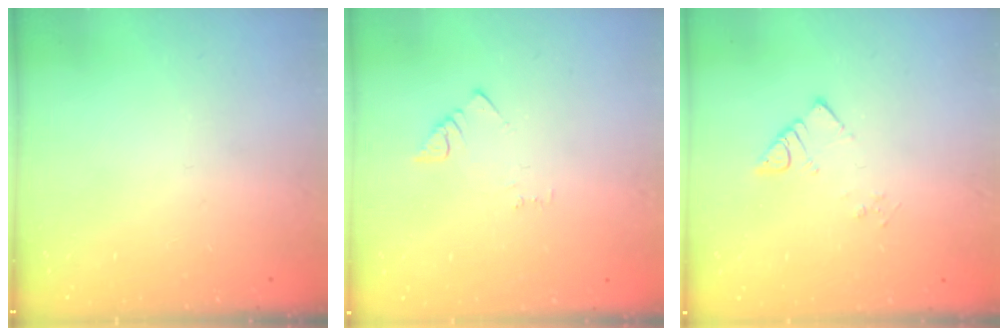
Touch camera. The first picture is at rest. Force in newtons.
{"total": 1.5, "press": 1.5, "slide": 0.3}
{"total": 3.3, "press": 3.3, "slide": 0.1}